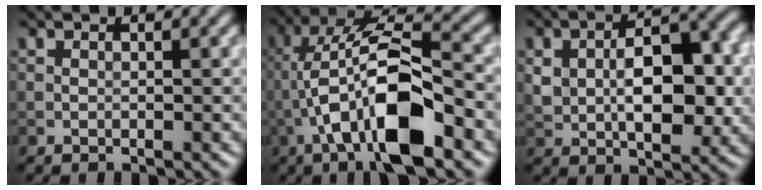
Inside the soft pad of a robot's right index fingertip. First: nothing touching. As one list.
[{"total": 10.2, "force": [-3.4, 3.2, 9.1], "torque": [-0.180, 0.017, -0.063]}, {"total": 8.5, "force": [0.4, 4.9, 6.9], "torque": [-0.117, 0.001, 0.006]}]